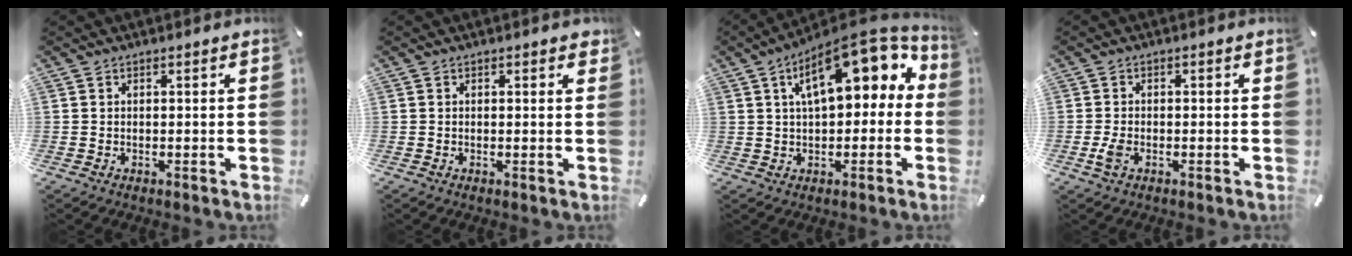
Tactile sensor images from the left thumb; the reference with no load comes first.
{"total": 0.7, "force": [0.2, 0.3, 0.5], "torque": [-0.002, 0.000, 0.001]}
{"total": 16.2, "force": [6.3, 7.9, 12.7], "torque": [-0.186, -0.026, 0.106]}
{"total": 3.1, "force": [-1.1, 1.7, 2.3], "torque": [-0.059, -0.003, -0.023]}